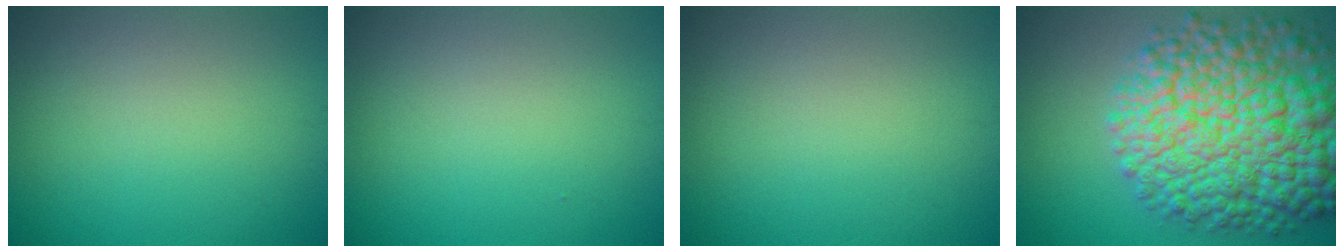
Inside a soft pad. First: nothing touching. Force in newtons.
{"total": 0.0}
{"total": 0.0}
{"total": 14.7, "press": 14.7, "slide": 0.5}